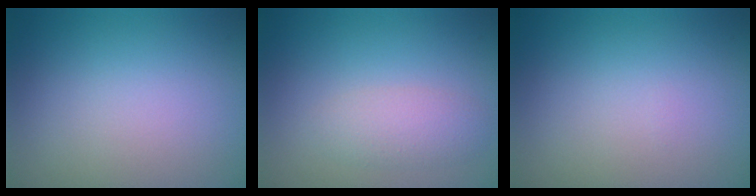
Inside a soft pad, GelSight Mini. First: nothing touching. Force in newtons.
{"total": 2.1, "press": 2.1, "slide": 0.1}
{"total": 0.0}